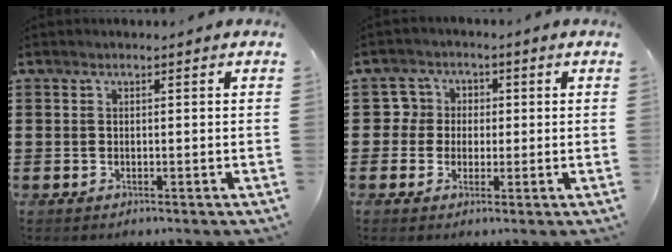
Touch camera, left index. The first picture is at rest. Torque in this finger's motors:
{"motor_torque": [-0.53, 0.72, -0.01, -0.01]}